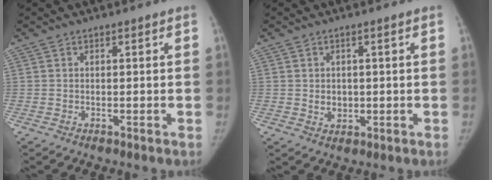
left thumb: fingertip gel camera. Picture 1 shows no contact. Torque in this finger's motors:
{"motor_torque": [0.47, 0.38, -0.07, 0.24, 0.16]}